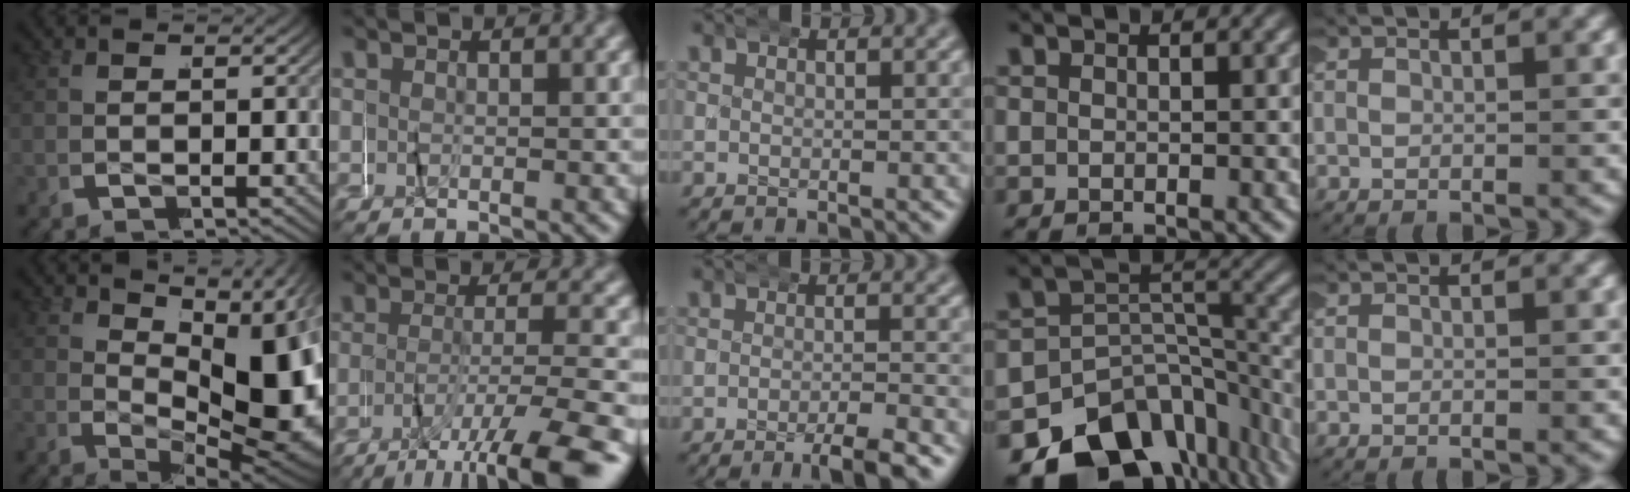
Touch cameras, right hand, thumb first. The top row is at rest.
{"thumb": {"total": 14.6, "force": [-0.7, 7.5, 12.5], "torque": [-0.204, -0.028, 0.014]}, "index": {"total": 7.5, "force": [-5.3, 0.9, 5.2], "torque": [-0.087, -0.017, -0.081]}, "middle": {"total": 2.8, "force": [-1.7, 0.1, 2.2], "torque": [-0.031, 0.006, -0.035]}, "ring": {"total": 17.3, "force": [-9.9, 10.3, 9.6], "torque": [-0.141, -0.056, -0.134]}}